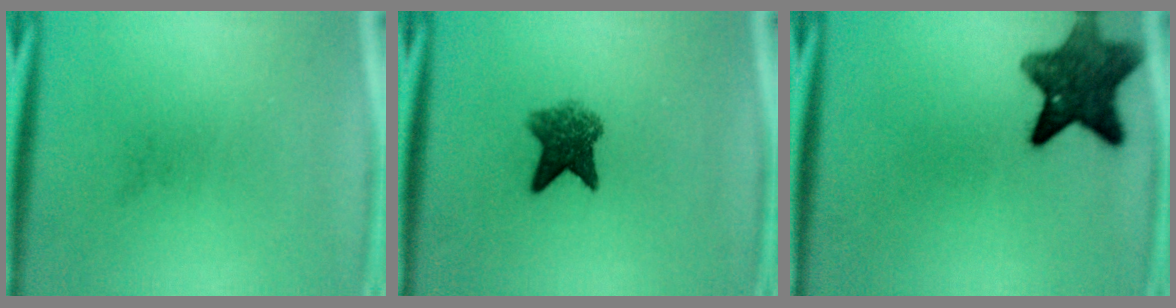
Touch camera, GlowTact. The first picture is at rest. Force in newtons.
{"total": 5.7}
{"total": 9.7}